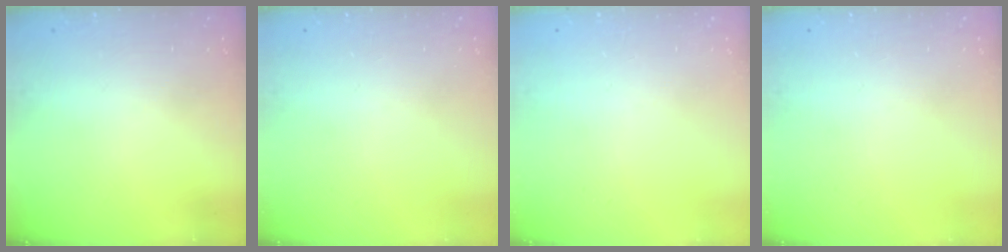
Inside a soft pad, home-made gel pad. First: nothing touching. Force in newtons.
{"total": 0.0}
{"total": 0.0}
{"total": 0.0}